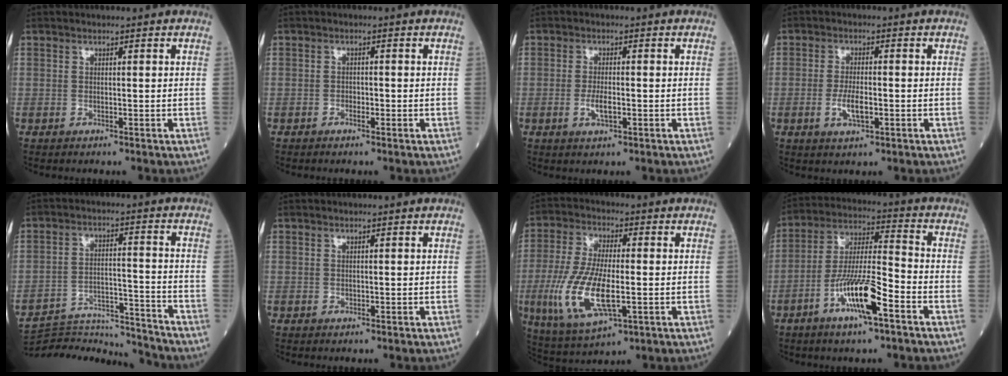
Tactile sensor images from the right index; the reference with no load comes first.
{"total": 0.9, "force": [-0.5, 0.5, 0.5], "torque": [-0.004, 0.004, -0.009]}
{"total": 2.9, "force": [-0.8, 0.9, 2.7], "torque": [-0.052, 0.000, -0.012]}
{"total": 4.1, "force": [-1.1, 1.3, 3.7], "torque": [-0.071, -0.001, -0.018]}
{"total": 14.1, "force": [-14.1, 0.1, 0.7], "torque": [-0.014, 0.019, -0.220]}
{"total": 0.0}
{"total": 13.1, "force": [-2.6, 4.1, 12.2], "torque": [-0.267, -0.018, -0.041]}
{"total": 11.4, "force": [-5.5, 1.5, 9.9], "torque": [-0.190, -0.003, -0.103]}